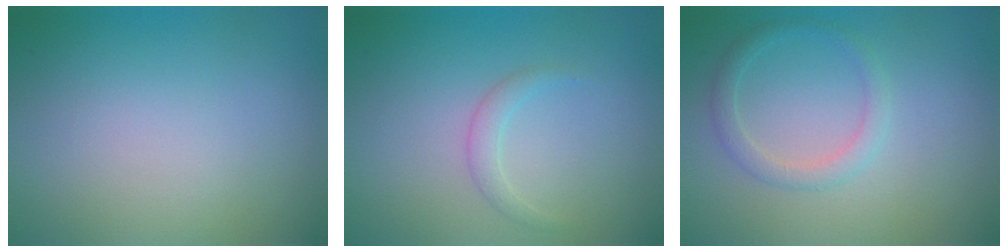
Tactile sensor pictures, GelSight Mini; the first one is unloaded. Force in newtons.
{"total": 1.2, "press": 1.2, "slide": 0.1}
{"total": 1.9, "press": 1.9, "slide": 0.2}